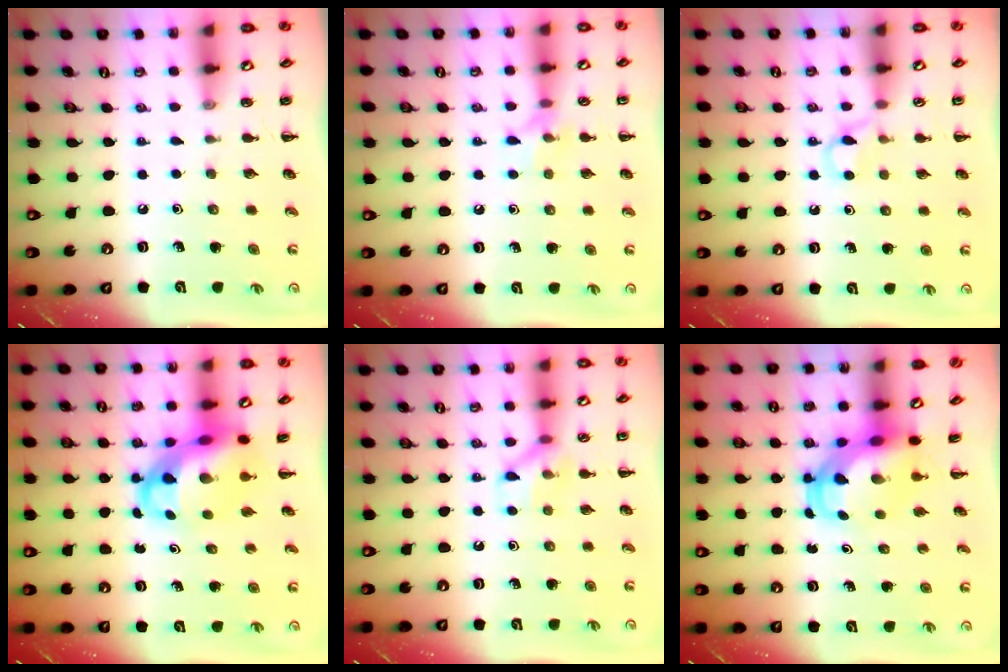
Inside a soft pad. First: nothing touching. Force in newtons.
{"total": 7.2, "press": 7.0, "slide": 1.5}
{"total": 4.3, "press": 4.0, "slide": 1.4}
{"total": 7.5, "press": 7.2, "slide": 2.0}
{"total": 8.9, "press": 8.9, "slide": 0.7}
{"total": 5.4, "press": 5.2, "slide": 1.5}